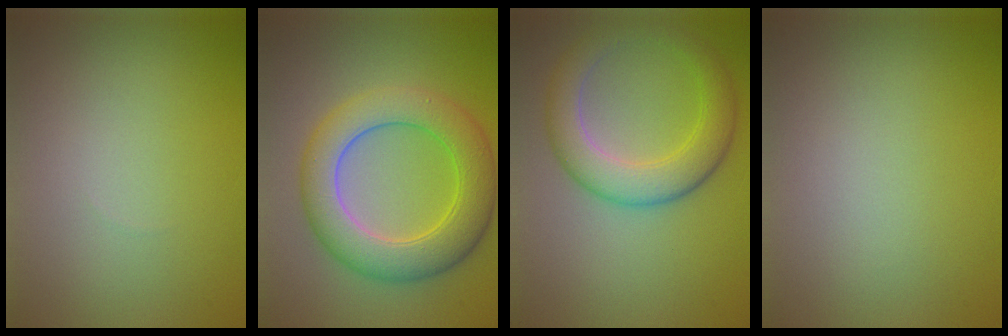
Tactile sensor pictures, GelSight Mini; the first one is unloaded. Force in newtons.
{"total": 7.3, "press": 7.3, "slide": 0.3}
{"total": 5.3, "press": 5.3, "slide": 0.1}
{"total": 0.0}